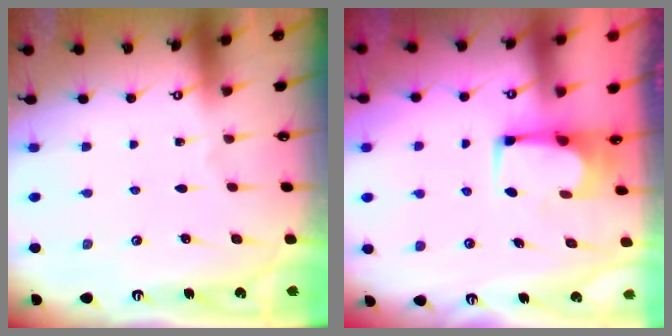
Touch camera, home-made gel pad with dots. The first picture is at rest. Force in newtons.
{"total": 2.2, "press": 2.2, "slide": 0.2}